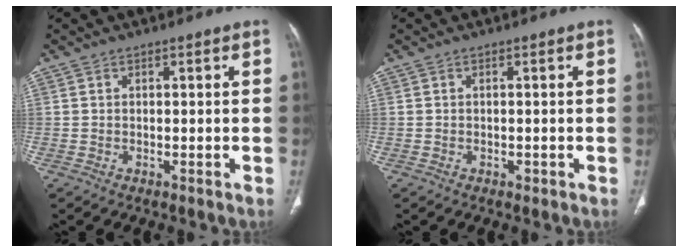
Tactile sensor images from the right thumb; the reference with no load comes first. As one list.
[{"total": 0.7, "force": [-0.2, 0.4, 0.4], "torque": [-0.007, 0.000, -0.002]}]